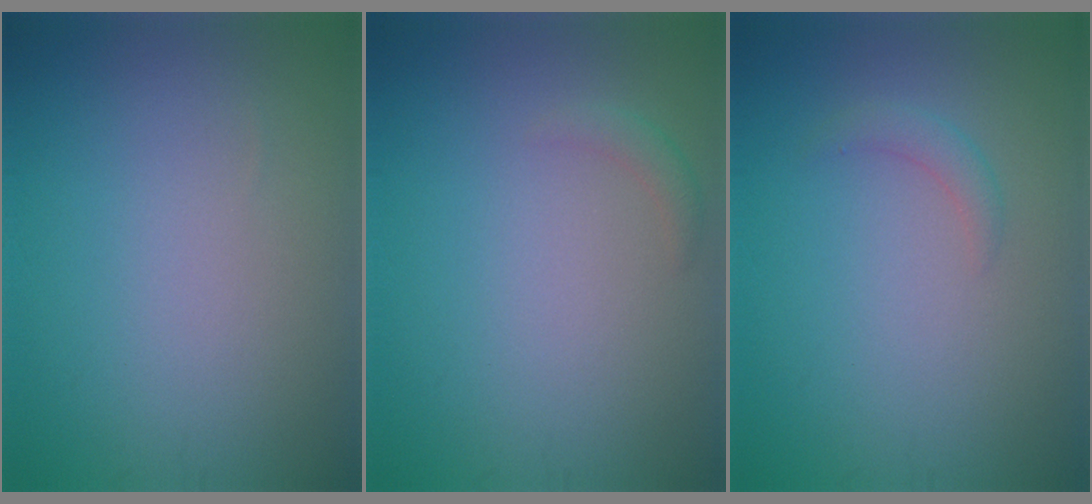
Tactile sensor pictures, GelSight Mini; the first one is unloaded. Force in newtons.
{"total": 1.0, "press": 1.0, "slide": 0.1}
{"total": 1.2, "press": 1.2, "slide": 0.1}